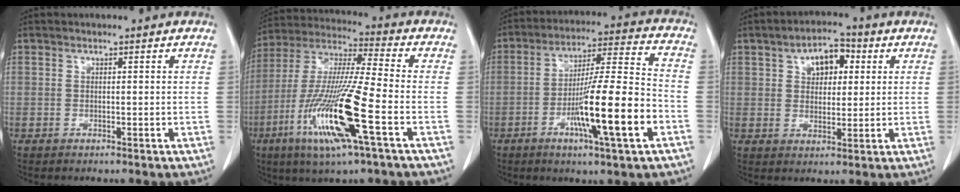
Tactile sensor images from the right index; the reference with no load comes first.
{"total": 18.8, "force": [-6.9, 1.1, 17.5], "torque": [-0.373, -0.028, -0.131]}
{"total": 16.5, "force": [-5.8, 0.9, 15.4], "torque": [-0.264, -0.005, -0.094]}
{"total": 8.0, "force": [2.7, 4.8, 5.9], "torque": [-0.103, 0.024, 0.045]}